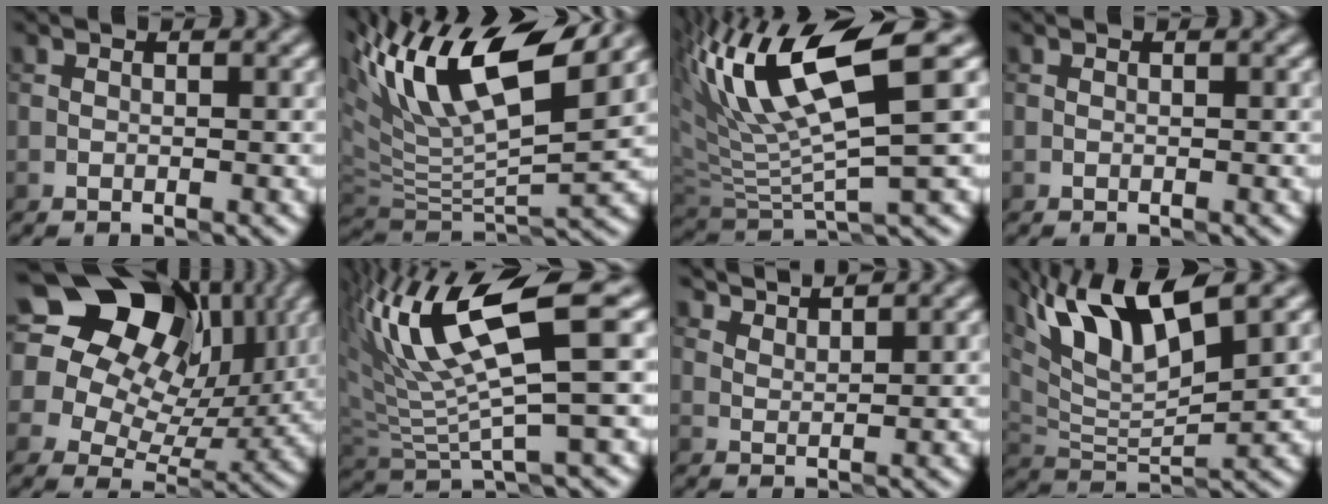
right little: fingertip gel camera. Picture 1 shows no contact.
{"total": 13.2, "force": [7.9, 3.8, 9.8], "torque": [-0.188, 0.017, 0.148]}
{"total": 10.7, "force": [5.6, 2.3, 8.8], "torque": [-0.163, 0.016, 0.107]}
{"total": 0.0}
{"total": 16.6, "force": [7.7, 12.0, 8.4], "torque": [-0.176, 0.067, 0.127]}
{"total": 10.4, "force": [4.5, 2.2, 9.1], "torque": [-0.163, 0.014, 0.088]}
{"total": 4.5, "force": [4.4, 0.4, 0.9], "torque": [-0.011, 0.001, 0.072]}
{"total": 9.6, "force": [5.6, 2.5, 7.4], "torque": [-0.142, 0.012, 0.105]}